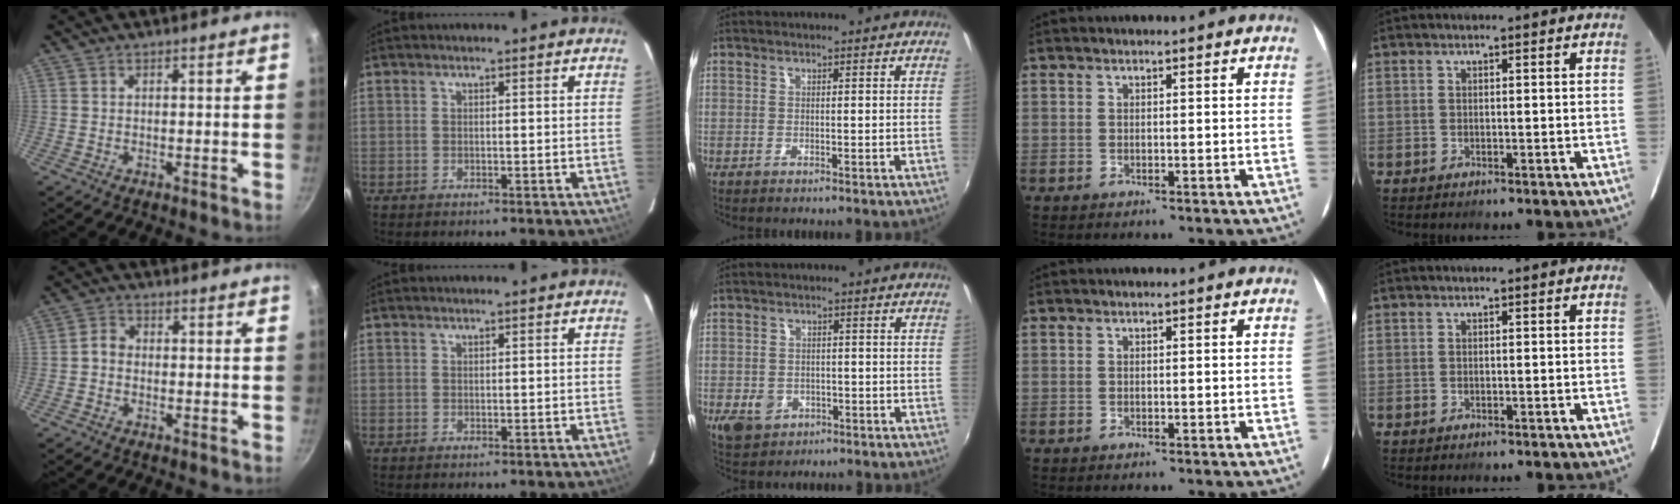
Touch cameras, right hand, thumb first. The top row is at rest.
{"thumb": {"total": 2.6, "force": [-0.7, 2.1, 1.3], "torque": [-0.021, 0.016, -0.022]}, "middle": {"total": 6.2, "force": [-2.4, 4.9, 2.9], "torque": [-0.070, -0.003, -0.033]}}